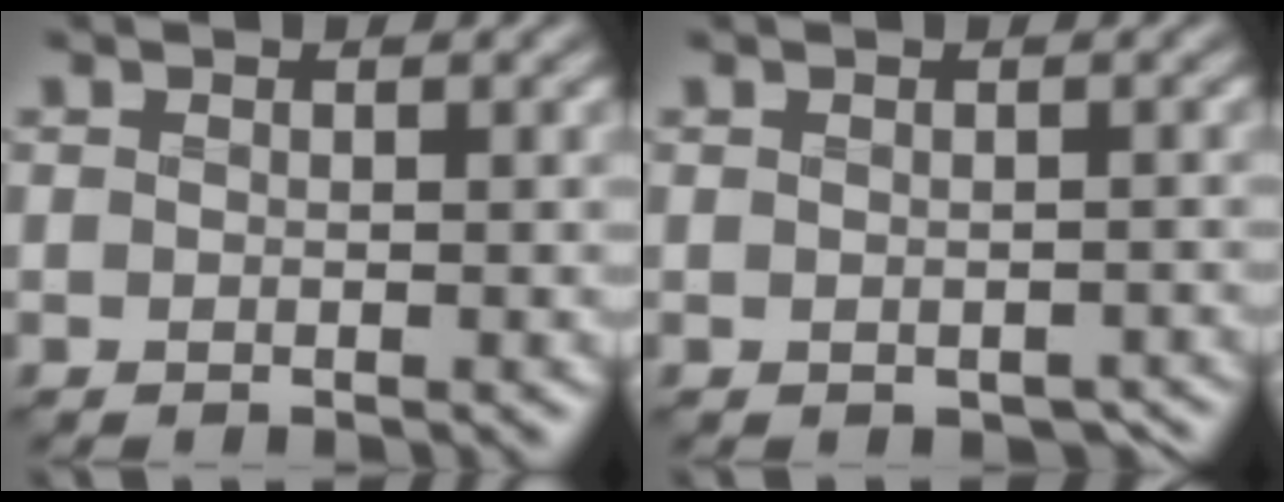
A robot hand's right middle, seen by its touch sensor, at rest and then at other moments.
{"total": 1.8, "force": [-1.0, 1.1, 1.0], "torque": [-0.009, -0.015, -0.002]}